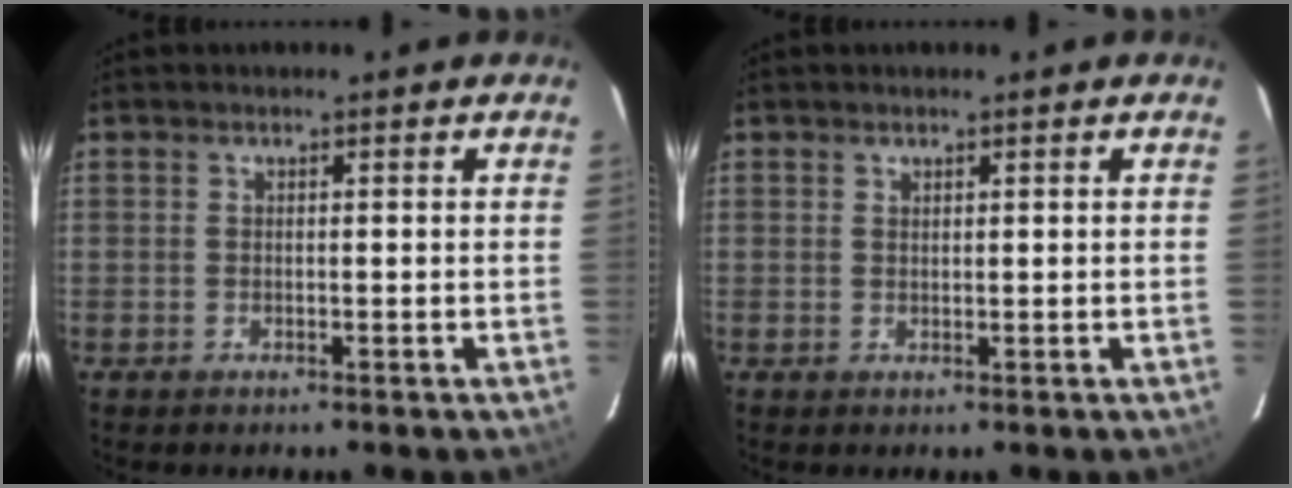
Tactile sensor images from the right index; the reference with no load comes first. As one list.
[{"total": 0.6, "force": [0.5, 0.3, 0.1], "torque": [-0.001, 0.000, 0.010]}]